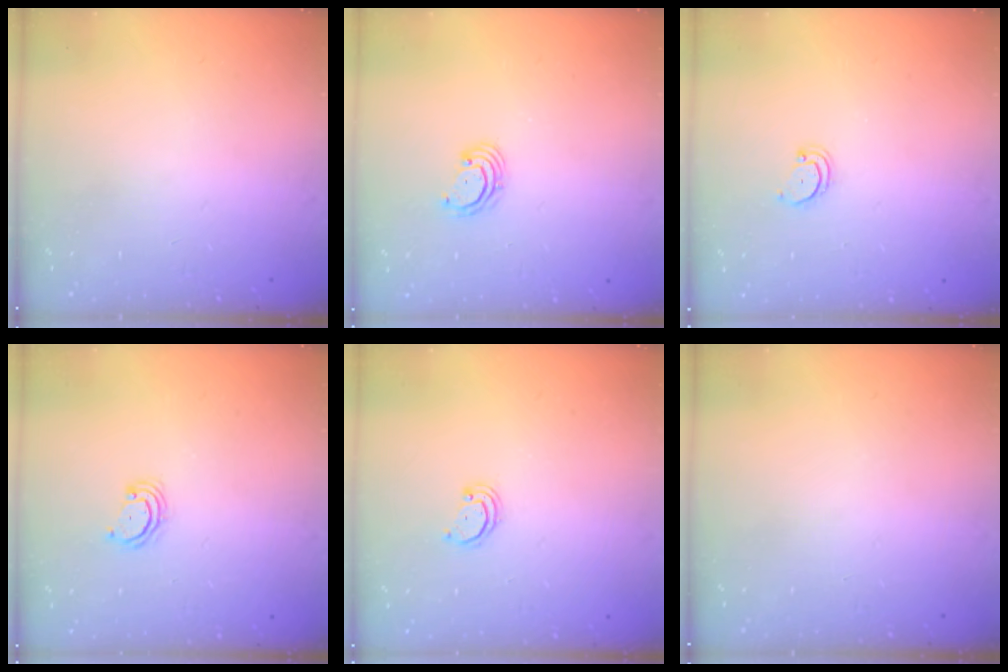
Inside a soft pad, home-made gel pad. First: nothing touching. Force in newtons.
{"total": 2.5, "press": 2.5, "slide": 0.3}
{"total": 2.7, "press": 2.7, "slide": 0.3}
{"total": 2.9, "press": 2.9, "slide": 0.3}
{"total": 2.2, "press": 2.2, "slide": 0.2}
{"total": 0.0}